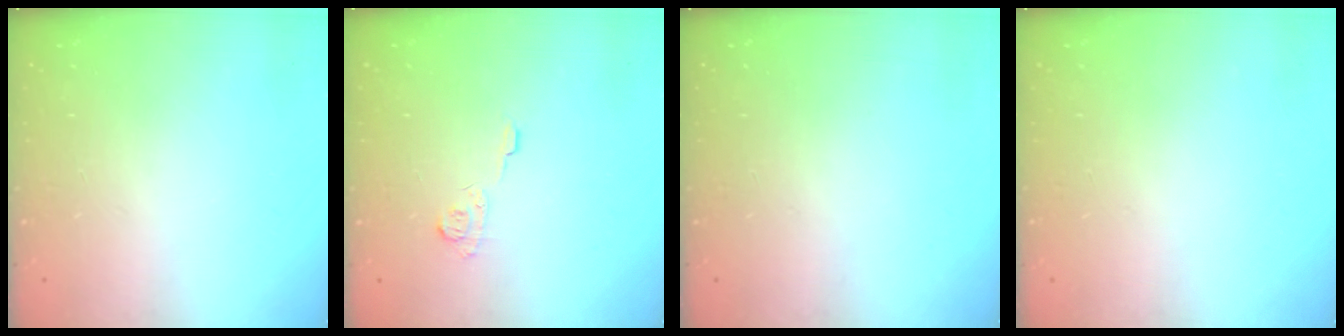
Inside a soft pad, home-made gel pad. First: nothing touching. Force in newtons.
{"total": 6.2, "press": 6.2, "slide": 0.5}
{"total": 0.0}
{"total": 0.0}